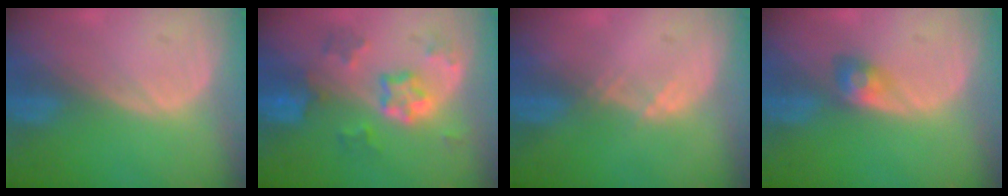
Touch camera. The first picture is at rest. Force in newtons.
{"total": 7.3, "press": 6.4, "slide": 3.4}
{"total": 1.3, "press": 1.1, "slide": 0.7}
{"total": 3.0, "press": 2.6, "slide": 1.4}